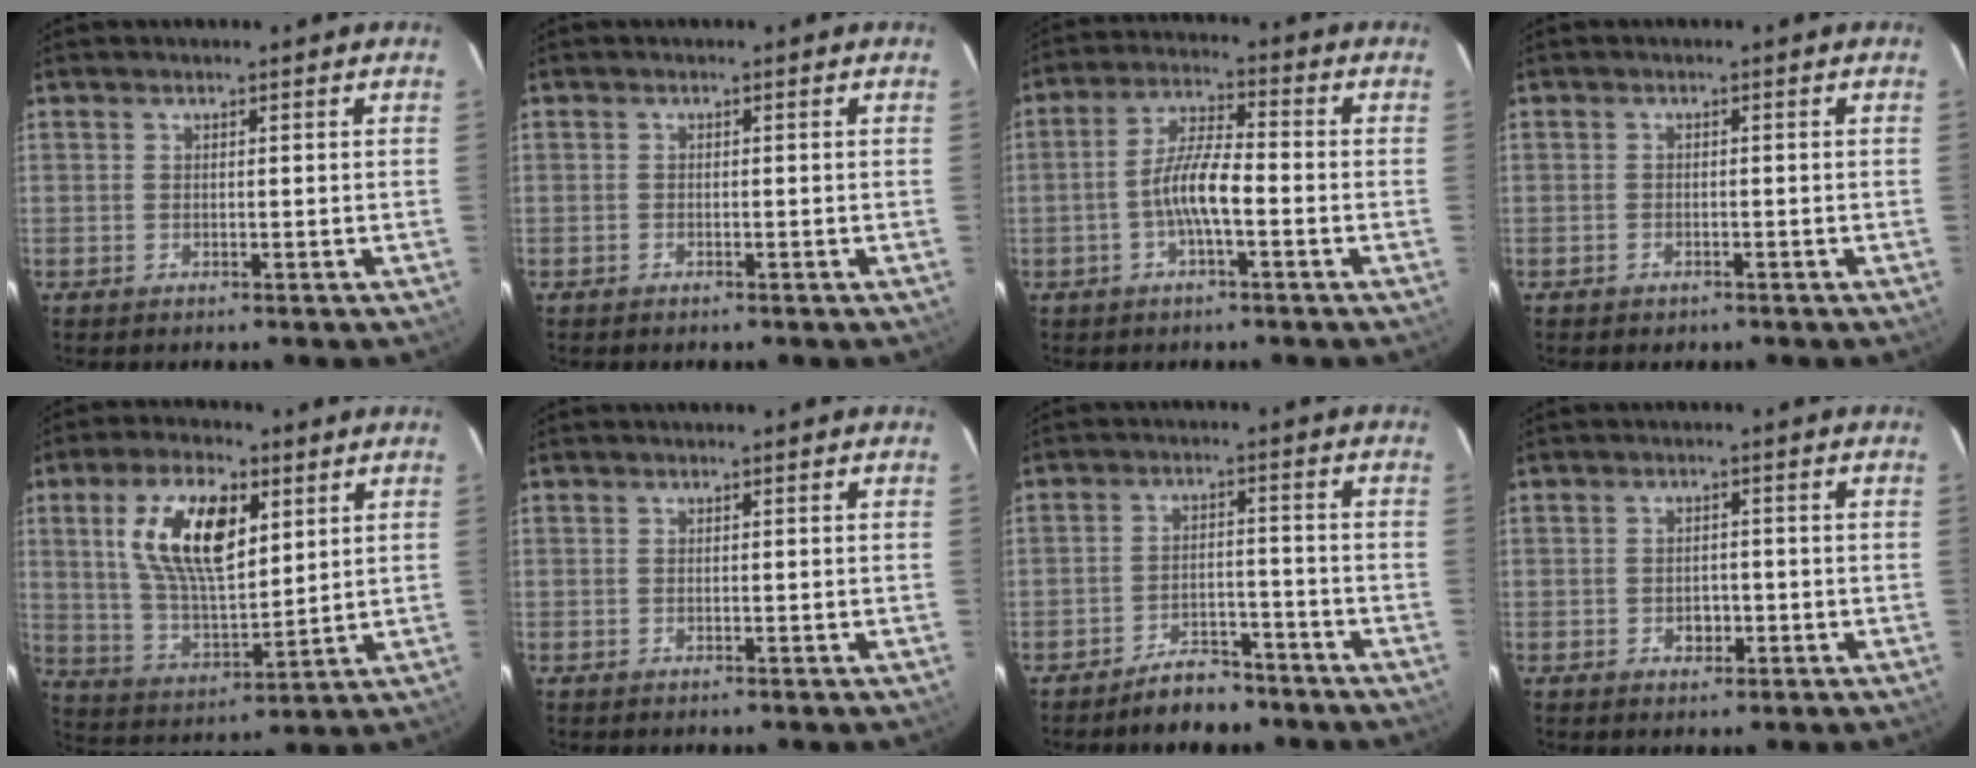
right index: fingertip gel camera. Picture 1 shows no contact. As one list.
[{"total": 0.6, "force": [-0.5, 0.3, 0.0], "torque": [-0.002, 0.002, -0.010]}, {"total": 7.2, "force": [-2.4, 1.4, 6.7], "torque": [-0.136, 0.011, -0.044]}, {"total": 1.5, "force": [-1.0, 1.1, 0.3], "torque": [-0.009, 0.002, -0.013]}, {"total": 15.8, "force": [5.6, 7.3, 12.8], "torque": [-0.236, 0.014, 0.114]}, {"total": 0.0}, {"total": 7.1, "force": [-5.8, 3.3, 2.3], "torque": [-0.057, 0.023, -0.081]}, {"total": 2.8, "force": [-0.9, 2.3, 1.3], "torque": [-0.023, 0.007, -0.006]}]